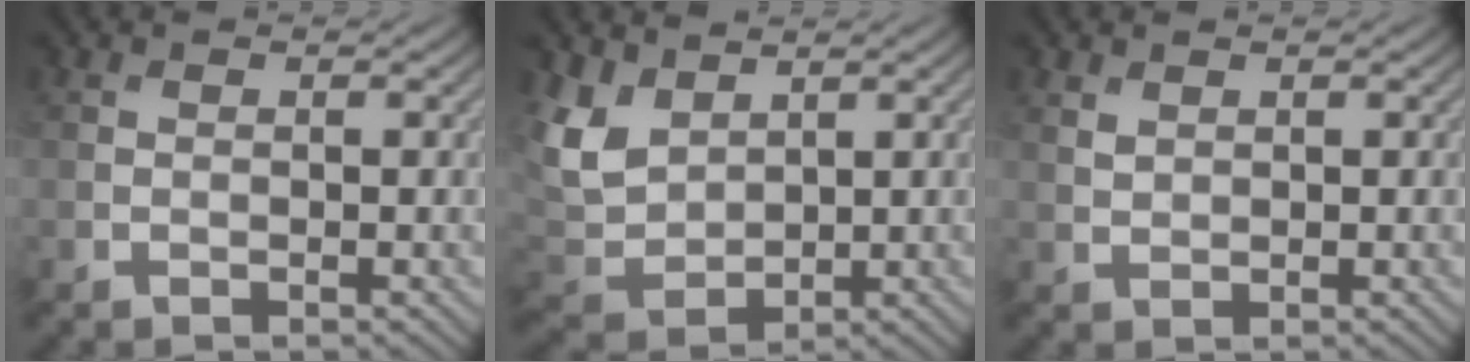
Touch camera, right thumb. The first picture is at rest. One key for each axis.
{"total": 6.8, "fx": 3.4, "fy": 4.4, "fz": 3.8, "tx": -0.108, "ty": -0.004, "tz": 0.074}
{"total": 1.2, "fx": 0.9, "fy": 0.6, "fz": 0.5, "tx": -0.018, "ty": -0.002, "tz": 0.022}